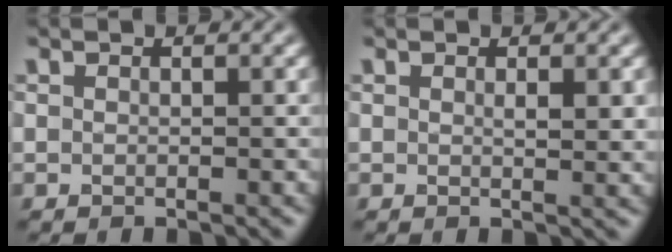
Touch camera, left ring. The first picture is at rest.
{"total": 1.3, "force": [0.4, 0.3, 1.2], "torque": [-0.017, -0.004, 0.007]}